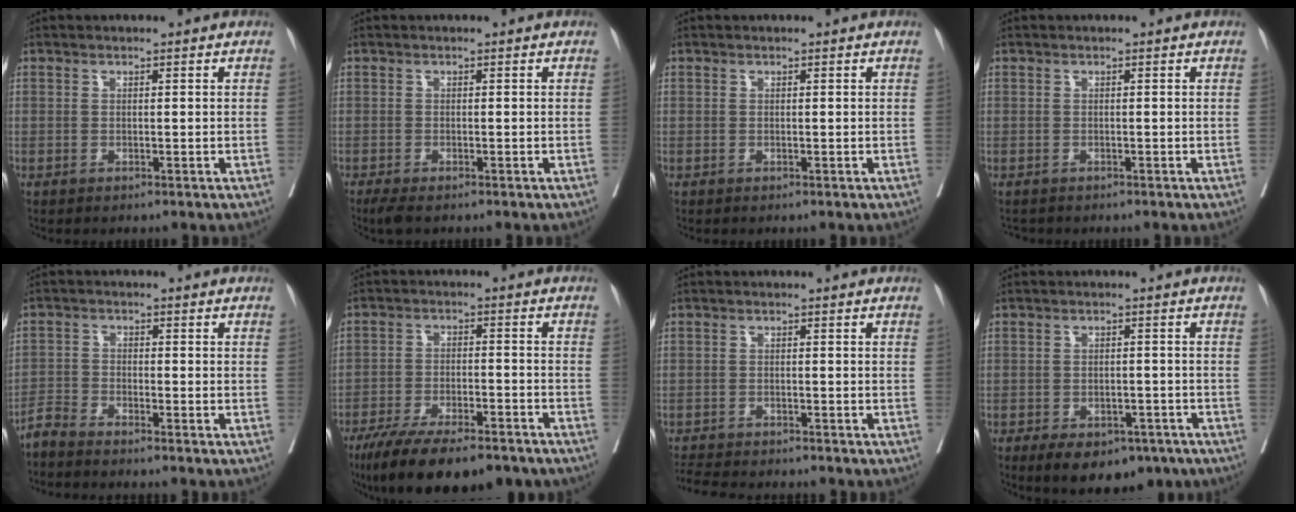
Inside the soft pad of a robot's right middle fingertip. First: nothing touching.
{"total": 2.6, "force": [-2.0, 0.6, 1.5], "torque": [-0.031, -0.011, -0.031]}
{"total": 0.0}
{"total": 1.5, "force": [-1.3, 0.7, 0.1], "torque": [-0.010, -0.005, -0.023]}
{"total": 3.2, "force": [-3.2, -0.3, 0.4], "torque": [-0.008, -0.015, -0.065]}
{"total": 16.2, "force": [-12.5, 3.9, 9.4], "torque": [-0.148, -0.019, -0.198]}
{"total": 6.5, "force": [-6.2, 0.9, 2.0], "torque": [-0.032, -0.013, -0.101]}
{"total": 10.5, "force": [-6.9, 5.9, 5.4], "torque": [-0.080, 0.005, -0.096]}